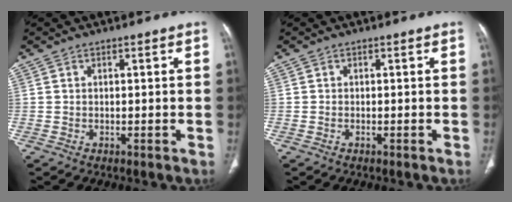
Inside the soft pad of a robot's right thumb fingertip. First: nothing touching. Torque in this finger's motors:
{"motor_torque": [0.13, -0.12, -0.46, 0.15, 0.00]}